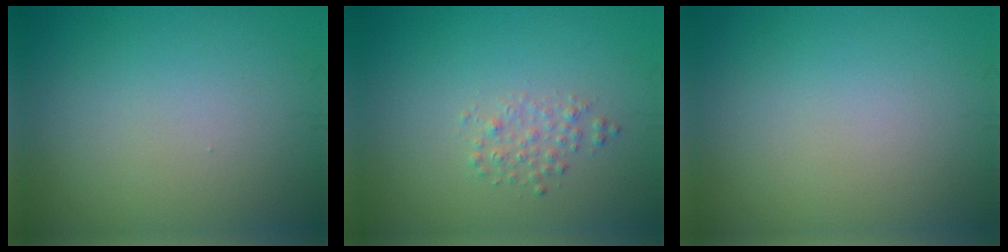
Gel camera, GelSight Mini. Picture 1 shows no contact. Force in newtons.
{"total": 1.4, "press": 1.4, "slide": 0.0}
{"total": 0.0}